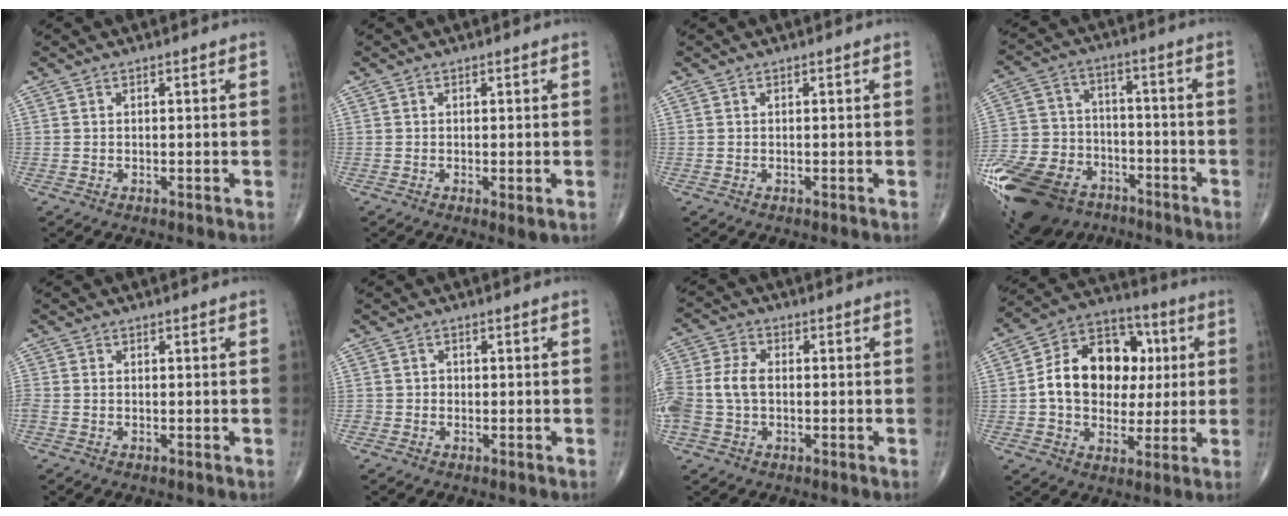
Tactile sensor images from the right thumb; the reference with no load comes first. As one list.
[{"total": 1.8, "force": [-0.4, 0.5, 1.7], "torque": [-0.031, -0.008, -0.006]}, {"total": 0.0}, {"total": 25.8, "force": [-15.0, 16.9, 12.5], "torque": [-0.317, 0.044, -0.261]}, {"total": 1.5, "force": [-0.5, 1.1, 1.0], "torque": [-0.030, 0.000, -0.011]}, {"total": 1.4, "force": [-0.6, 1.3, 0.1], "torque": [0.013, 0.008, -0.016]}, {"total": 9.4, "force": [-0.8, 6.4, 6.9], "torque": [-0.164, 0.022, -0.018]}, {"total": 18.0, "force": [1.6, 13.4, 11.9], "torque": [-0.151, 0.026, 0.023]}]